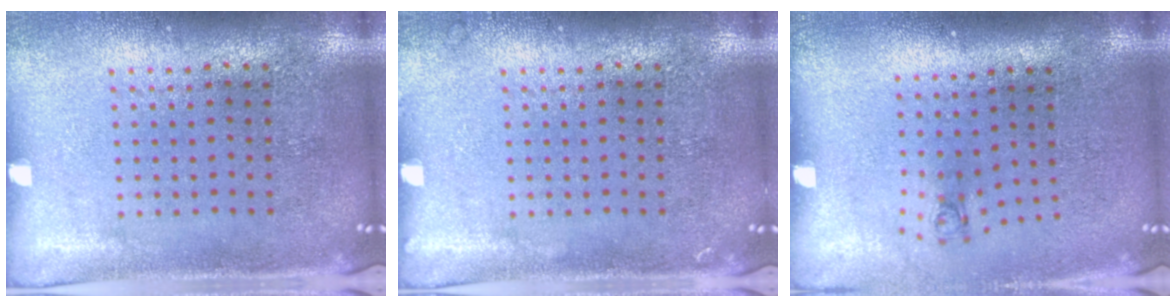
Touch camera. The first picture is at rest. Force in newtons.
{"total": 0.6, "press": 0.5, "slide": 0.1}
{"total": 0.7, "press": 0.3, "slide": 0.7}